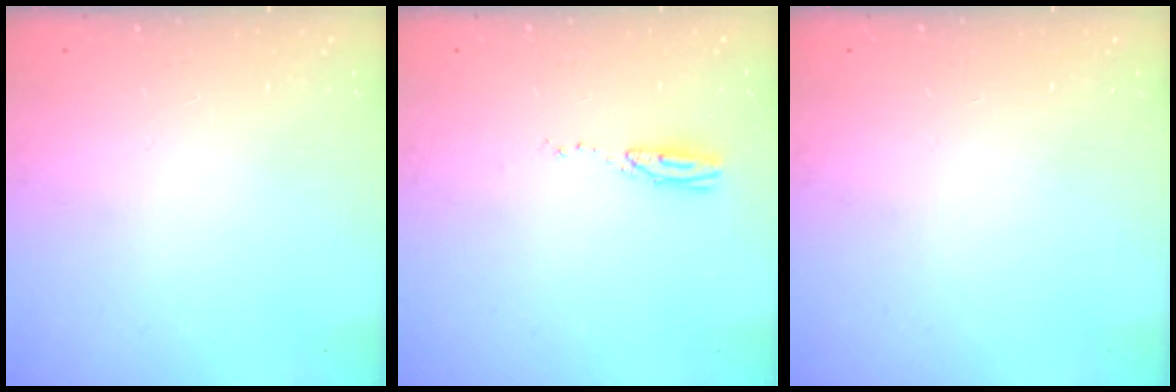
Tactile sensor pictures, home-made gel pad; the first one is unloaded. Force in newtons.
{"total": 14.7, "press": 6.3, "slide": 13.3}
{"total": 0.0}